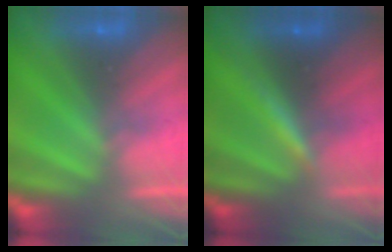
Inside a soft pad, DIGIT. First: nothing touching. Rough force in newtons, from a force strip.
{"total": 3.3}